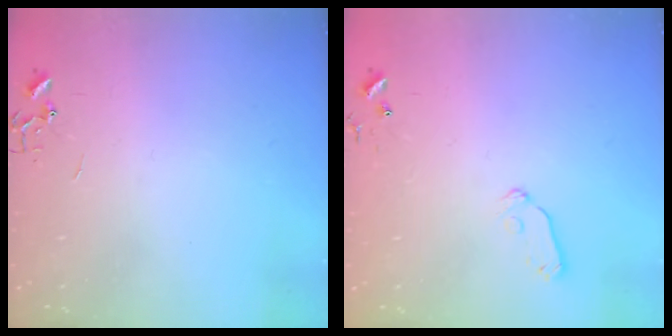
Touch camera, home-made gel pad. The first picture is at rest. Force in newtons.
{"total": 6.8, "press": 6.7, "slide": 0.8}